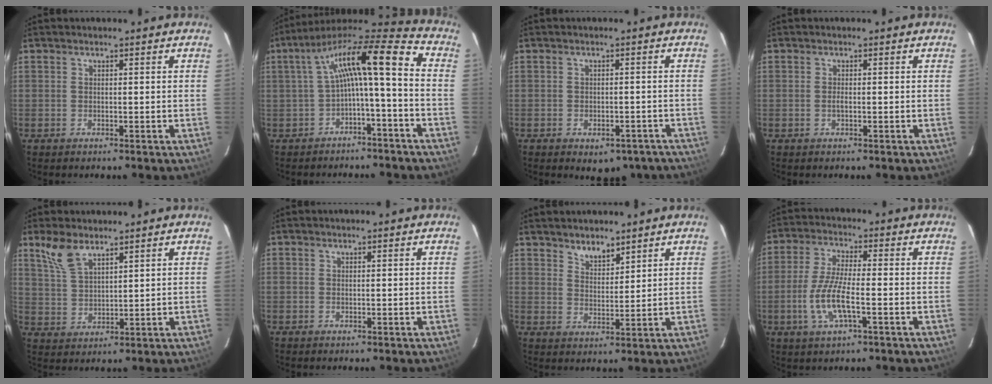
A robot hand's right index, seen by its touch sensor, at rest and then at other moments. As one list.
[{"total": 14.7, "force": [-1.0, 3.0, 14.3], "torque": [-0.266, 0.029, -0.020]}, {"total": 9.3, "force": [-6.7, 5.1, 3.9], "torque": [-0.065, 0.002, -0.065]}, {"total": 0.8, "force": [-0.2, 0.2, 0.8], "torque": [-0.015, -0.001, -0.006]}, {"total": 6.6, "force": [4.7, 2.7, 3.7], "torque": [-0.078, 0.009, 0.102]}, {"total": 0.0}, {"total": 4.3, "force": [3.6, 1.7, 1.7], "torque": [-0.025, 0.003, 0.064]}, {"total": 9.3, "force": [-2.9, 2.3, 8.5], "torque": [-0.179, -0.005, -0.058]}]